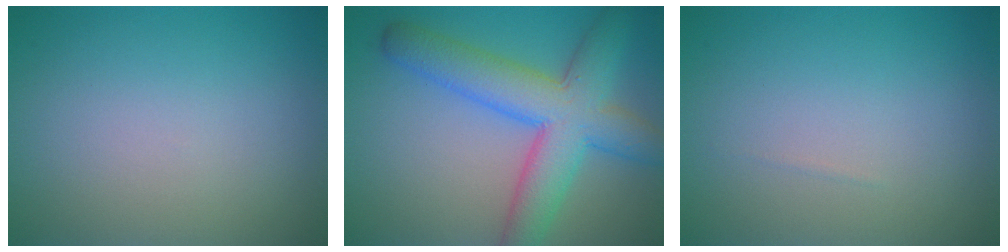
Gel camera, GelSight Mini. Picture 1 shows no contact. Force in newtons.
{"total": 8.1, "press": 8.1, "slide": 0.1}
{"total": 0.0}